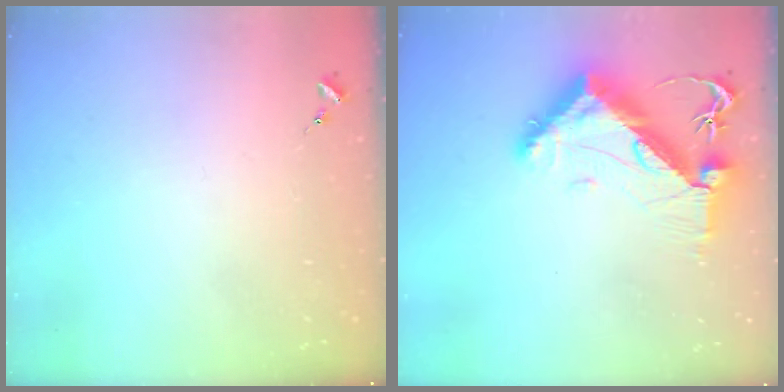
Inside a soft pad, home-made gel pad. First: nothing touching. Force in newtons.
{"total": 12.1, "press": 12.0, "slide": 1.7}